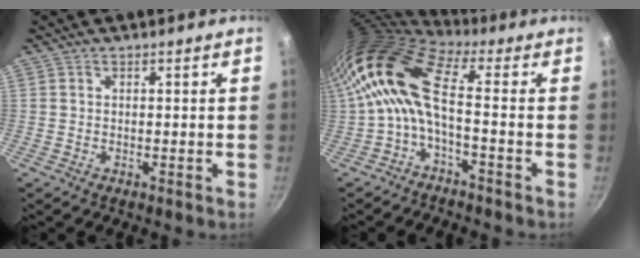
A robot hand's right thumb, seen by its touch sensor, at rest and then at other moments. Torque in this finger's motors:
{"motor_torque": [-0.84, 2.40, 2.37, -0.40, 0.36]}